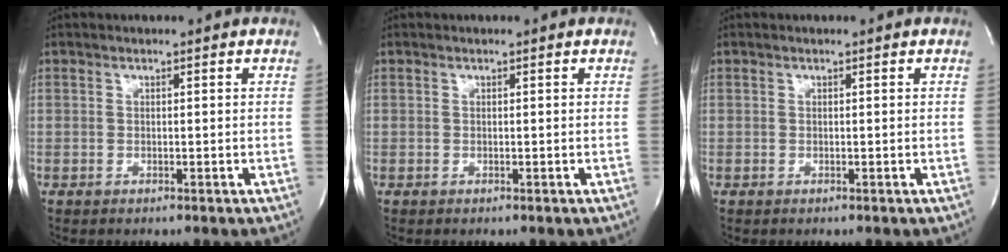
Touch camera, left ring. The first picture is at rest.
{"total": 0.0}
{"total": 0.0}